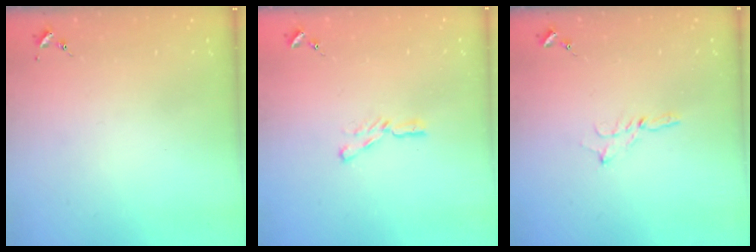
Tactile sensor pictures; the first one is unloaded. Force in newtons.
{"total": 4.7, "press": 4.7, "slide": 0.3}
{"total": 2.3, "press": 2.3, "slide": 0.2}